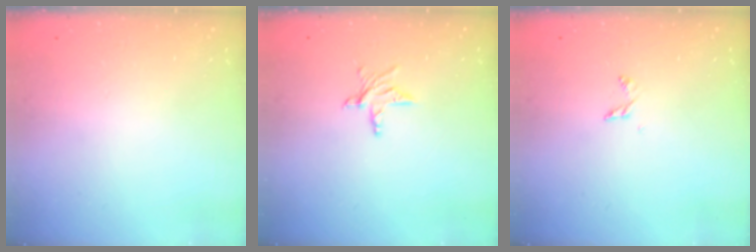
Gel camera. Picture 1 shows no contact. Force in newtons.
{"total": 4.0, "press": 4.0, "slide": 0.3}
{"total": 2.8, "press": 2.8, "slide": 0.2}